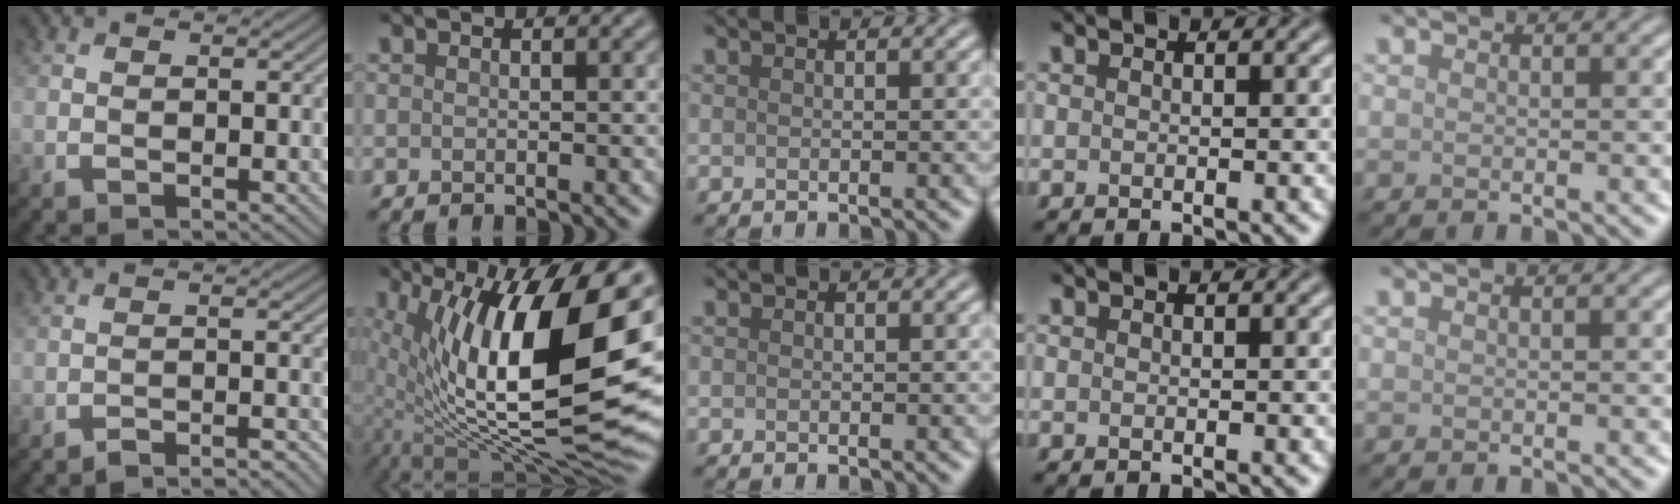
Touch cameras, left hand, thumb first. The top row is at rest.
{"thumb": {"total": 3.4, "force": [-3.1, 0.3, 1.2], "torque": [-0.014, 0.007, -0.053]}, "index": {"total": 18.1, "force": [3.5, 7.4, 16.1], "torque": [-0.267, -0.003, 0.070]}}